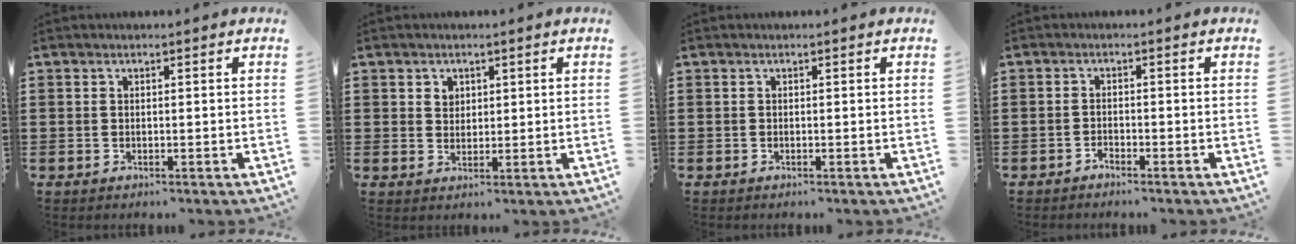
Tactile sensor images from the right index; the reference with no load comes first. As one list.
[{"total": 1.9, "force": [1.1, 1.5, 0.3], "torque": [-0.012, 0.007, 0.021]}, {"total": 0.0}, {"total": 1.1, "force": [-1.1, 0.2, 0.3], "torque": [-0.011, 0.000, -0.021]}]